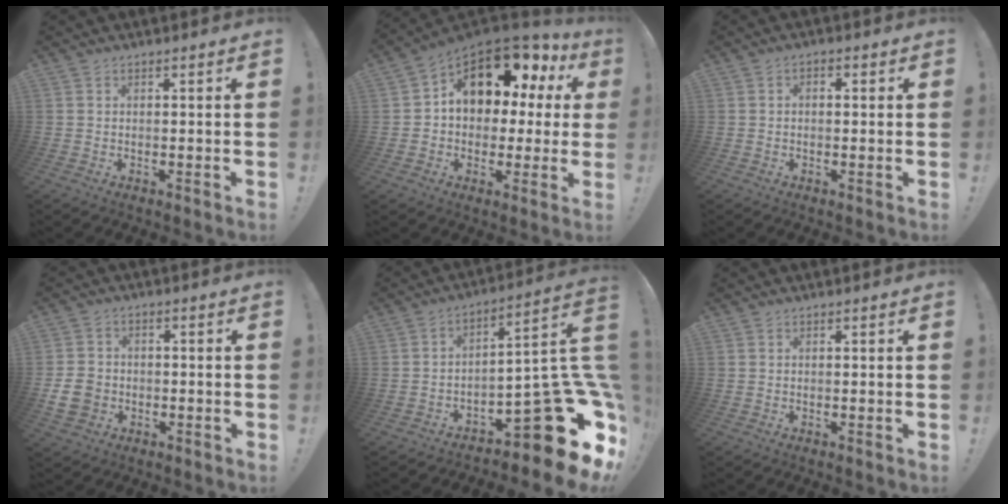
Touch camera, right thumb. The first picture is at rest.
{"total": 14.4, "force": [6.8, 8.9, 9.1], "torque": [-0.132, -0.046, 0.120]}
{"total": 1.6, "force": [-0.7, 1.0, 1.0], "torque": [-0.020, 0.008, -0.012]}
{"total": 8.4, "force": [-2.9, 6.7, 4.1], "torque": [-0.081, 0.021, -0.049]}
{"total": 21.8, "force": [-9.9, 7.3, 18.0], "torque": [-0.199, 0.028, -0.149]}
{"total": 0.0}